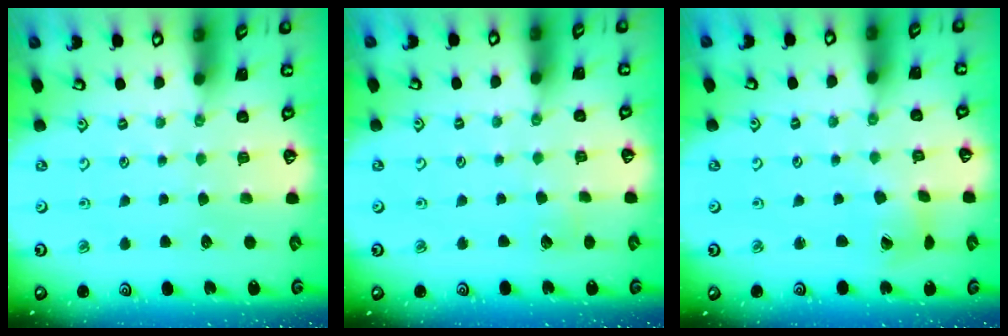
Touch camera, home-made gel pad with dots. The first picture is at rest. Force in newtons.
{"total": 2.4, "press": 2.4, "slide": 0.2}
{"total": 3.2, "press": 3.2, "slide": 0.4}